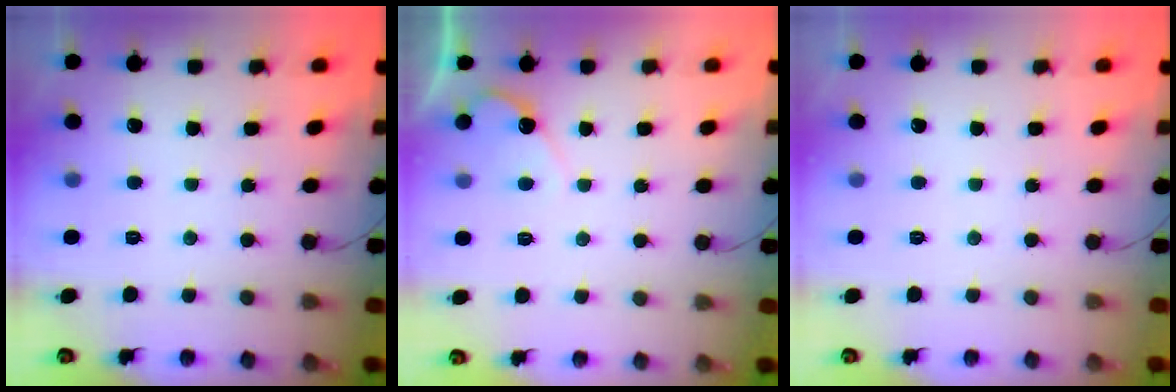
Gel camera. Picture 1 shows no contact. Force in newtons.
{"total": 5.5, "press": 5.5, "slide": 0.3}
{"total": 0.0}